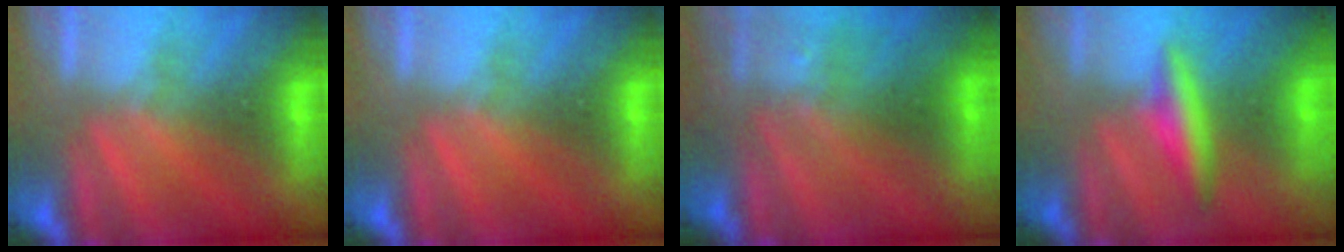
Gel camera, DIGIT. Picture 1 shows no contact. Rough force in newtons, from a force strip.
{"total": 0.0}
{"total": 3.0}
{"total": 2.4}